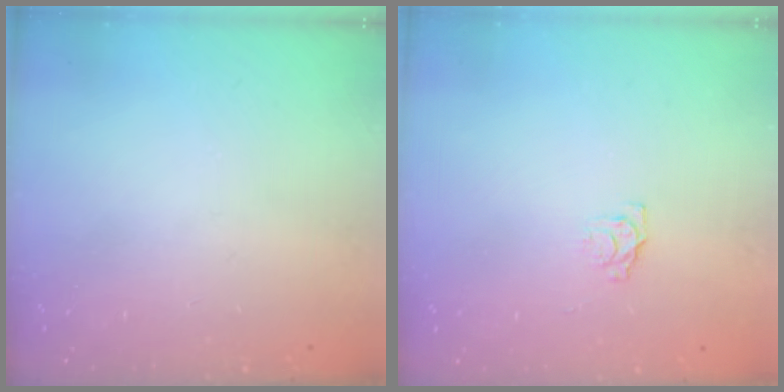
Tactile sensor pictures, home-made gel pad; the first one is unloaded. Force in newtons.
{"total": 3.2, "press": 3.1, "slide": 0.3}